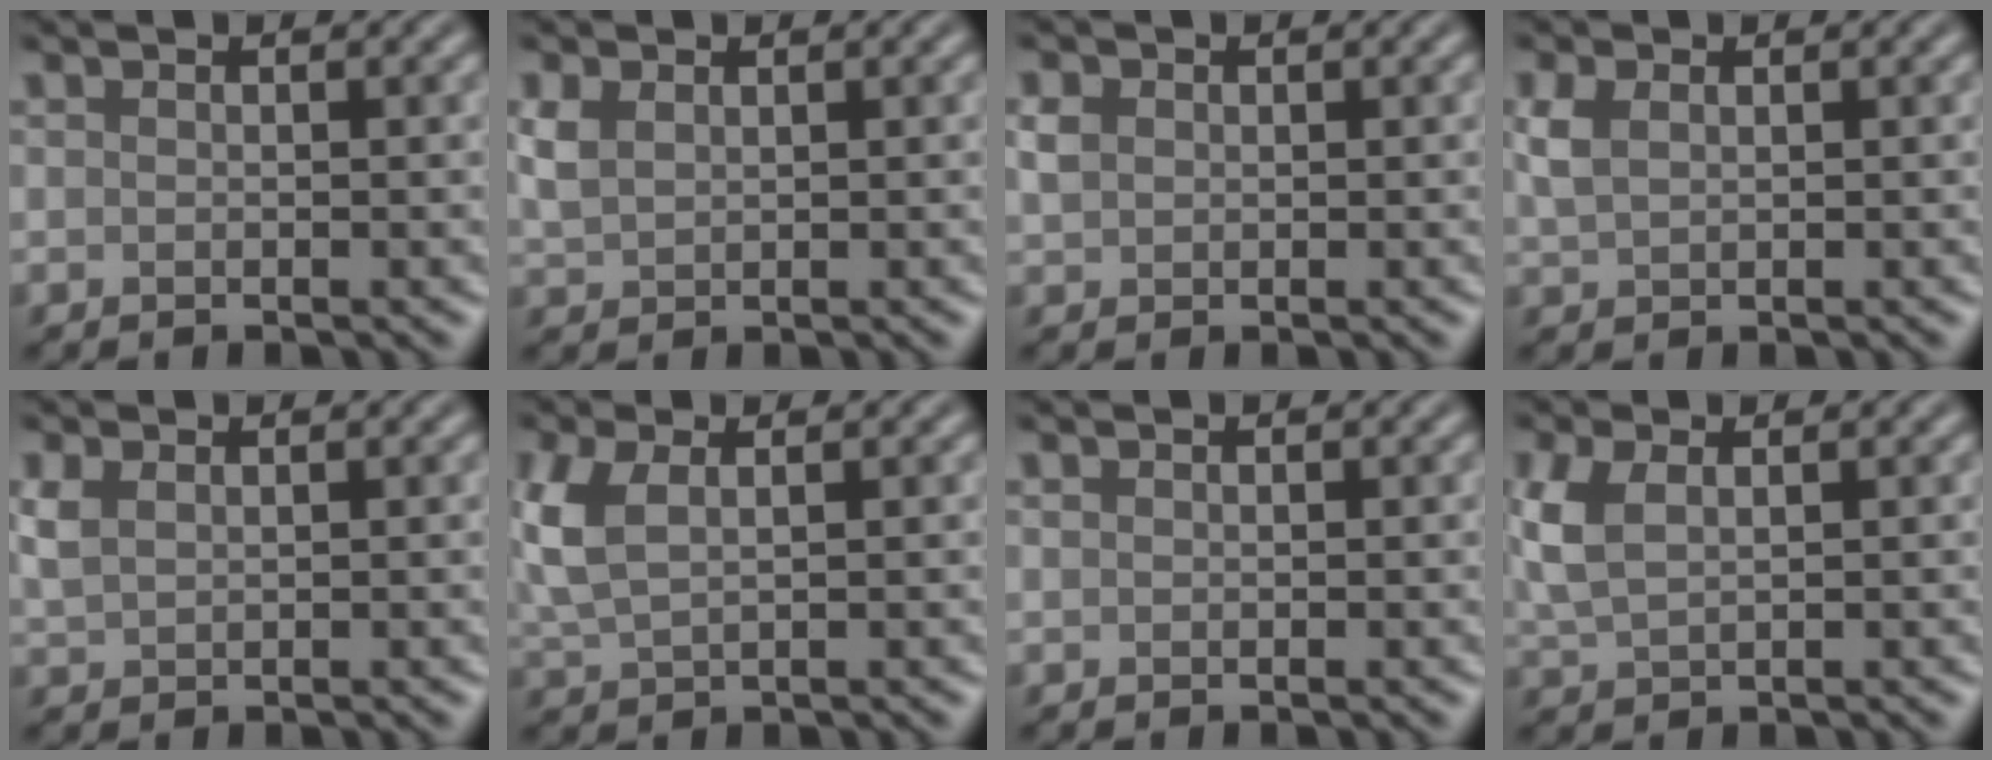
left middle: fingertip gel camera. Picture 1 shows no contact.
{"total": 2.2, "force": [0.9, 1.5, 1.3], "torque": [-0.034, 0.002, 0.022]}
{"total": 1.6, "force": [0.5, 1.4, 0.6], "torque": [-0.014, 0.004, 0.007]}
{"total": 2.1, "force": [0.7, 1.4, 1.4], "torque": [-0.037, 0.002, 0.017]}
{"total": 1.9, "force": [0.8, 1.2, 1.2], "torque": [-0.034, 0.001, 0.020]}
{"total": 3.9, "force": [1.2, 2.0, 3.1], "torque": [-0.086, 0.006, 0.025]}
{"total": 0.0}
{"total": 3.5, "force": [1.1, 2.0, 2.7], "torque": [-0.075, 0.005, 0.023]}